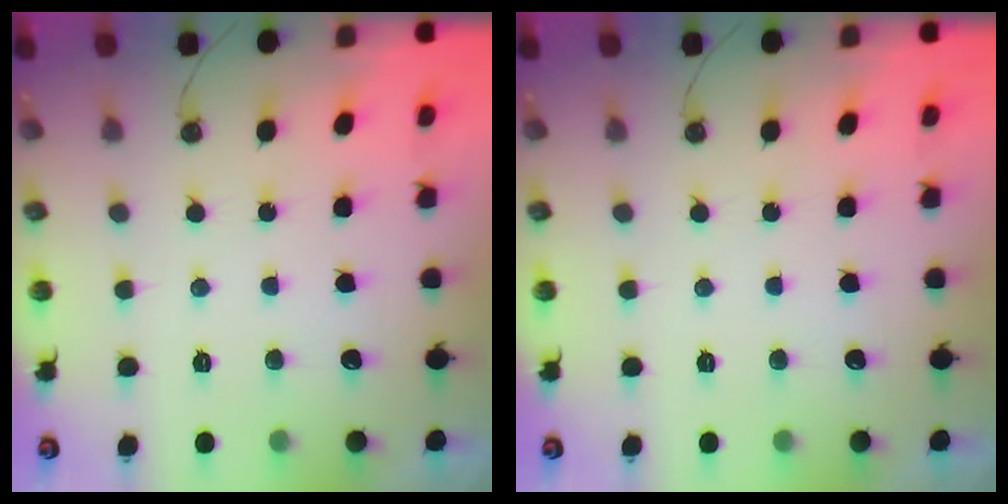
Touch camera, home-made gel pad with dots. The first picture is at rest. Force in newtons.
{"total": 0.0}